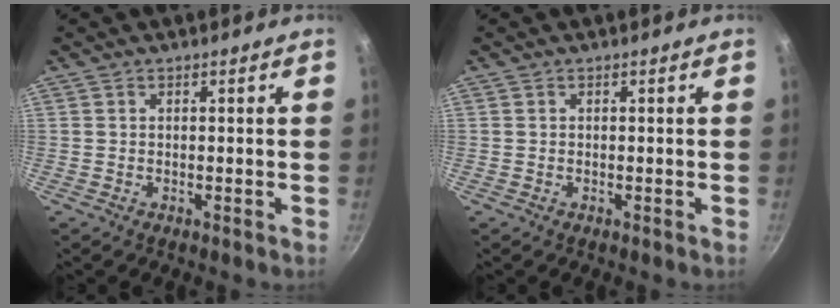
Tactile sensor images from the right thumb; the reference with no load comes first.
{"total": 0.0}